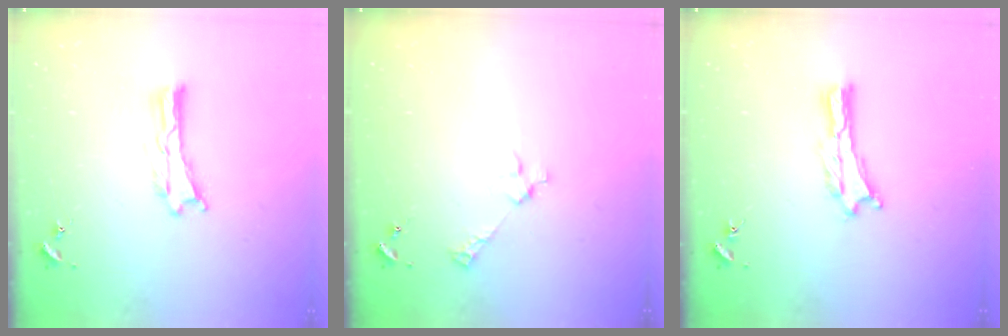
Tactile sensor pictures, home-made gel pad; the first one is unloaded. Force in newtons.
{"total": 2.6, "press": 2.6, "slide": 0.3}
{"total": 0.6, "press": 0.6, "slide": 0.2}